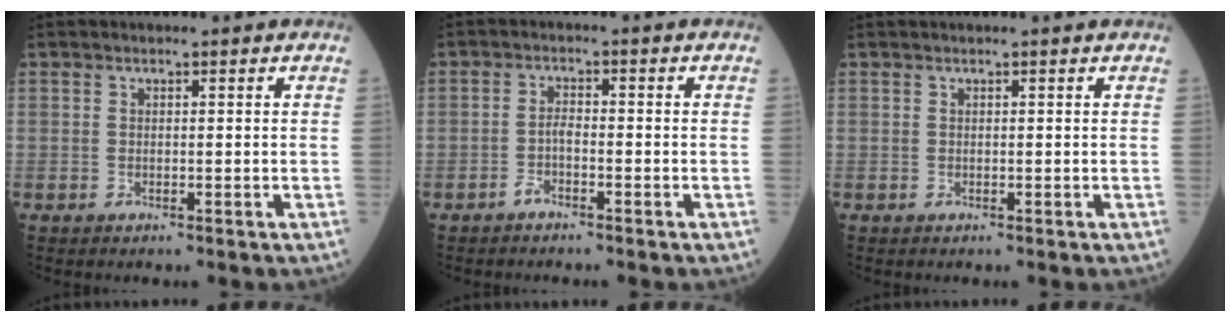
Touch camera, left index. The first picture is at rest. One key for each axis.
{"total": 2.0, "fx": -1.3, "fy": 0.3, "fz": 1.5, "tx": -0.031, "ty": 0.001, "tz": -0.028}
{"total": 0.6, "fx": 0.6, "fy": -0.1, "fz": 0.0, "tx": -0.004, "ty": 0.000, "tz": 0.005}